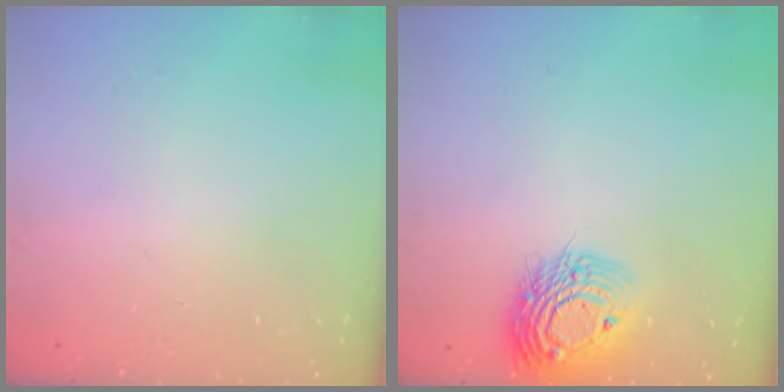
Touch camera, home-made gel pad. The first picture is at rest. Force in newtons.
{"total": 15.0, "press": 15.0, "slide": 1.2}